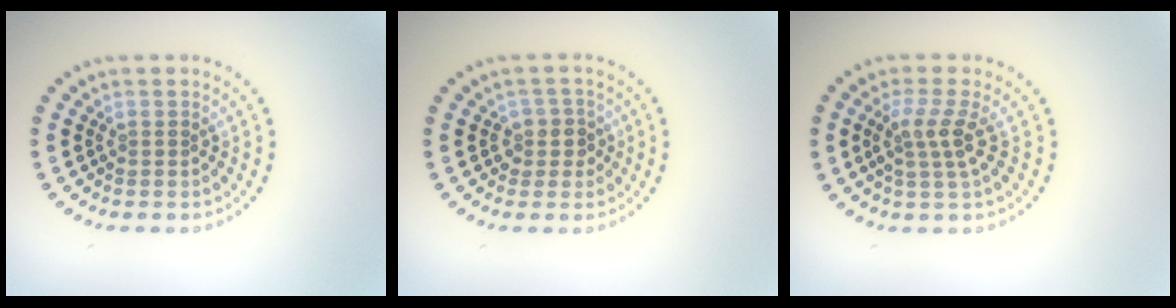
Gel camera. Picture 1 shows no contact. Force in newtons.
{"total": 1.8, "press": 1.6, "slide": 0.9}
{"total": 2.6, "press": 2.0, "slide": 1.7}